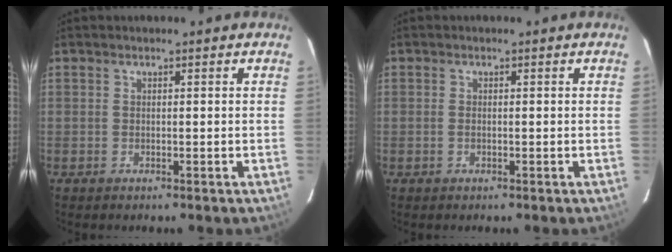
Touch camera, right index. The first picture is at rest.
{"total": 0.6, "force": [-0.2, 0.4, 0.4], "torque": [-0.010, -0.001, -0.005]}